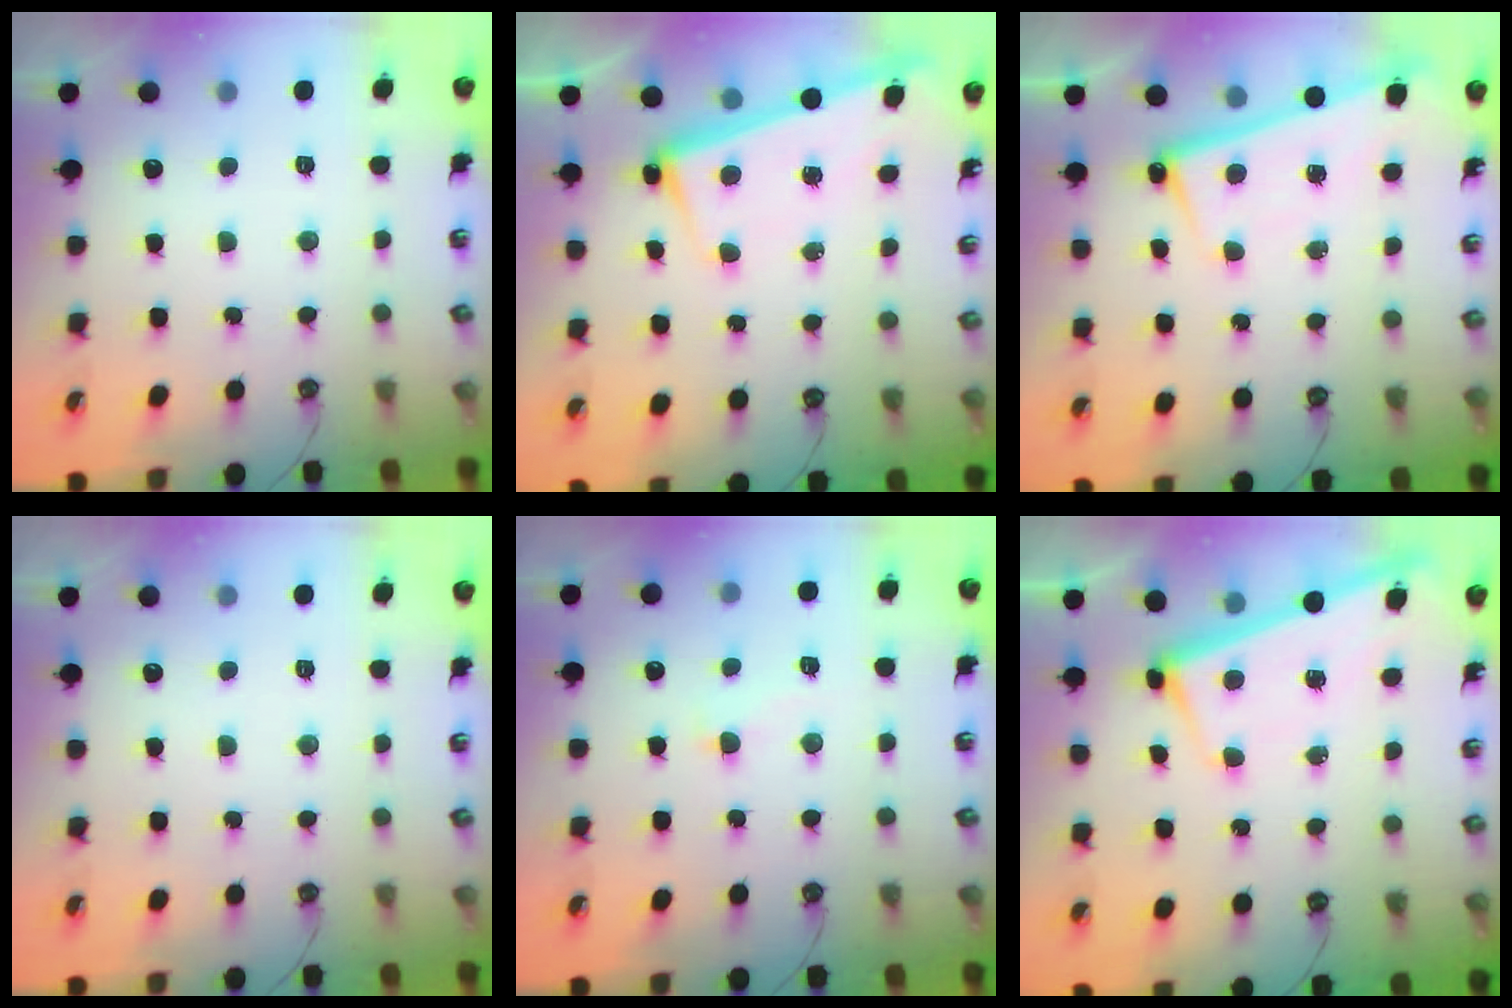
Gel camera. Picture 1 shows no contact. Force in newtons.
{"total": 2.7, "press": 2.6, "slide": 0.8}
{"total": 2.1, "press": 2.1, "slide": 0.5}
{"total": 0.0}
{"total": 3.0, "press": 2.9, "slide": 0.7}
{"total": 2.8, "press": 2.8, "slide": 0.5}